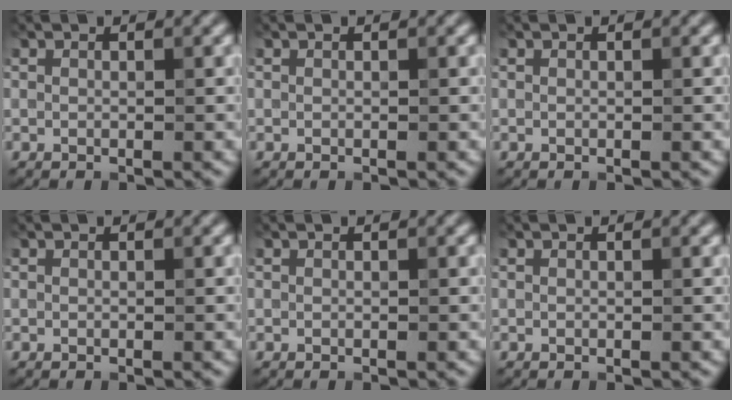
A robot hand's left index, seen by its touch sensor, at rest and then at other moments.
{"total": 0.0}
{"total": 0.0}
{"total": 0.0}
{"total": 0.0}
{"total": 0.0}